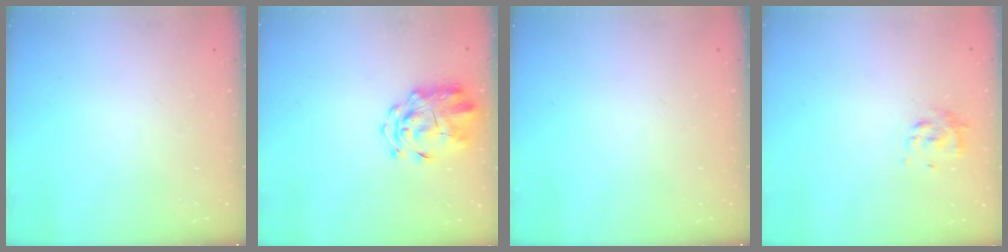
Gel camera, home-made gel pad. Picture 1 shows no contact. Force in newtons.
{"total": 3.6, "press": 3.3, "slide": 1.3}
{"total": 0.0}
{"total": 3.8, "press": 3.7, "slide": 0.9}